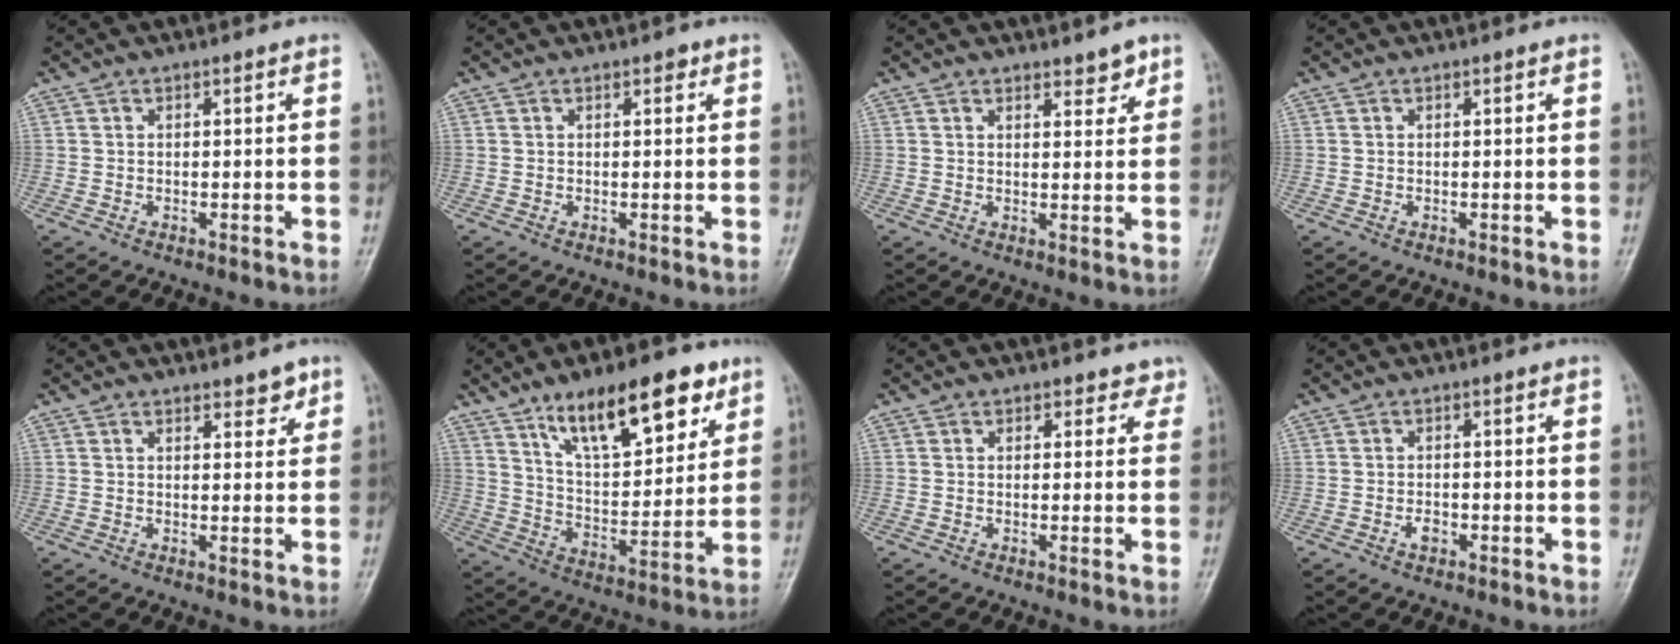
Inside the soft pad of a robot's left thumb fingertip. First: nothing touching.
{"total": 0.9, "force": [0.6, 0.5, 0.5], "torque": [0.001, -0.001, 0.005]}
{"total": 3.1, "force": [2.5, 1.4, 1.4], "torque": [0.000, -0.017, 0.035]}
{"total": 0.0}
{"total": 3.0, "force": [2.3, 1.3, 1.3], "torque": [0.000, -0.015, 0.032]}
{"total": 18.3, "force": [11.1, 7.2, 12.6], "torque": [-0.156, -0.051, 0.190]}
{"total": 2.8, "force": [2.1, 1.8, 0.3], "torque": [0.031, -0.009, 0.016]}
{"total": 1.6, "force": [-0.6, 1.1, 1.0], "torque": [-0.014, 0.002, -0.011]}